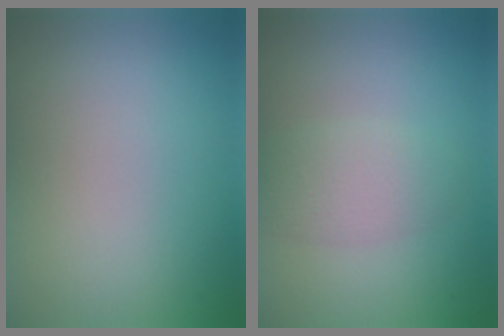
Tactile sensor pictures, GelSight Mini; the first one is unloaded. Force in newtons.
{"total": 3.0, "press": 3.0, "slide": 0.0}